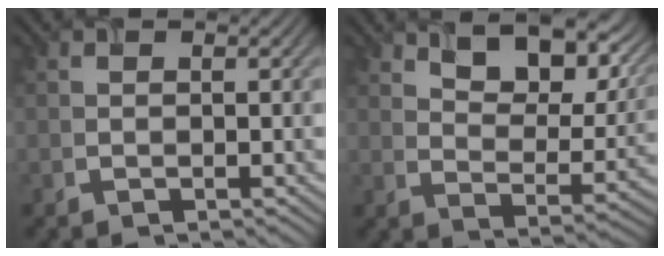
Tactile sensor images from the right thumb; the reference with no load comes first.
{"total": 11.5, "force": [7.5, 4.8, 7.3], "torque": [-0.133, -0.003, 0.133]}